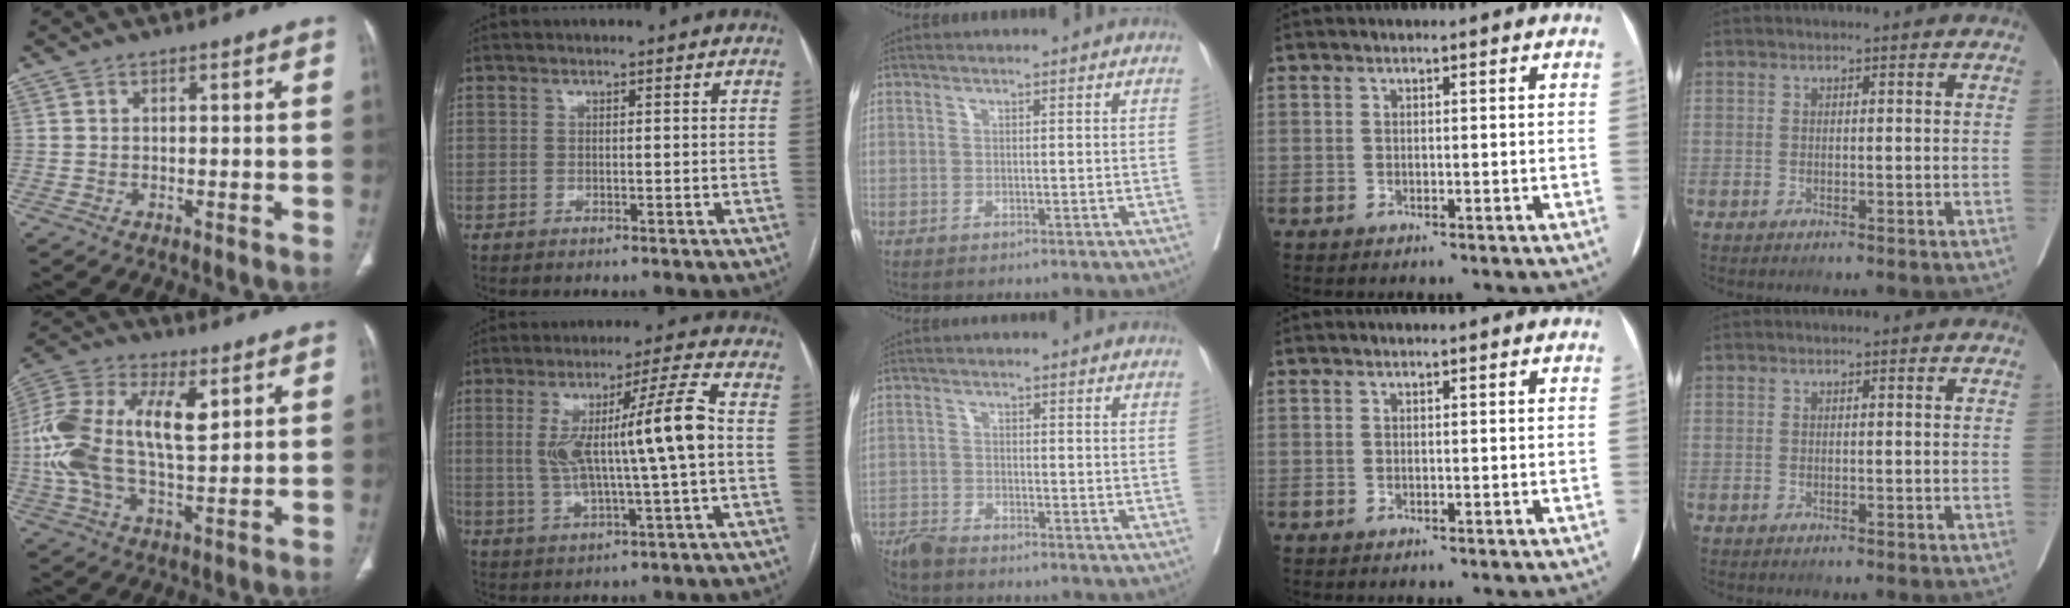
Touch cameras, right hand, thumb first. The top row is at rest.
{"thumb": {"total": 18.2, "force": [3.5, 9.0, 15.4], "torque": [-0.313, 0.012, 0.057]}, "index": {"total": 12.6, "force": [0.5, -0.2, 12.6], "torque": [-0.227, 0.016, 0.010]}, "middle": {"total": 4.0, "force": [-3.8, 0.3, 1.3], "torque": [-0.016, -0.012, -0.073]}}